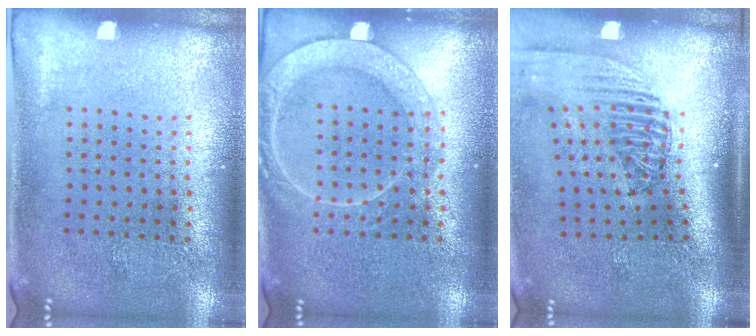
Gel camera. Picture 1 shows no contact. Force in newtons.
{"total": 3.0, "press": 2.9, "slide": 0.5}
{"total": 2.4, "press": 1.8, "slide": 1.6}